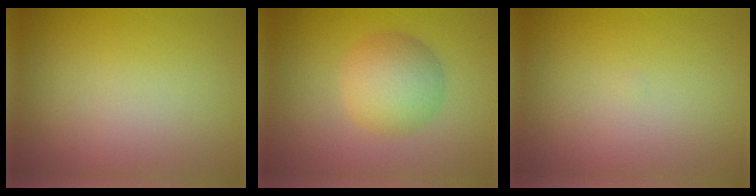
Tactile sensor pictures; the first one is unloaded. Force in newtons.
{"total": 4.7, "press": 4.7, "slide": 0.1}
{"total": 0.0}